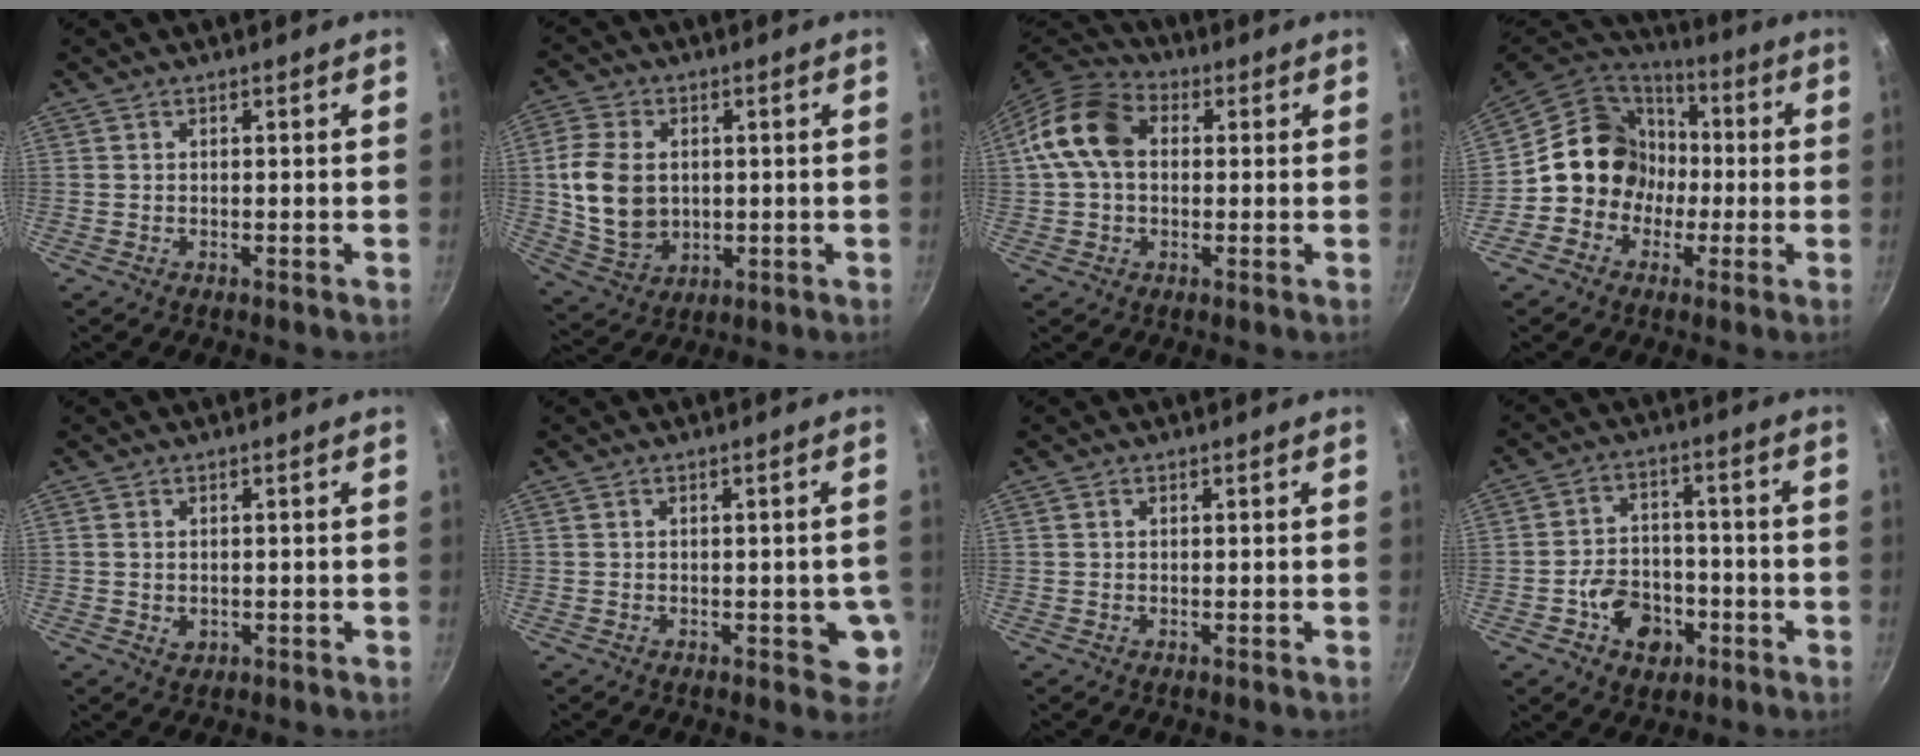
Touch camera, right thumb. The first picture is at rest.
{"total": 12.3, "force": [0.9, 9.1, 8.2], "torque": [-0.142, -0.008, 0.026]}
{"total": 11.9, "force": [1.5, 8.5, 8.2], "torque": [-0.133, 0.025, 0.008]}
{"total": 14.9, "force": [-1.4, 13.5, 6.1], "torque": [-0.054, 0.047, -0.035]}
{"total": 2.1, "force": [0.2, 1.7, 1.2], "torque": [-0.018, -0.001, 0.004]}
{"total": 4.6, "force": [-0.2, 2.5, 3.8], "torque": [-0.024, -0.001, -0.001]}
{"total": 0.7, "force": [0.3, 0.5, 0.3], "torque": [-0.005, 0.002, 0.005]}
{"total": 10.1, "force": [-4.0, 7.6, 5.4], "torque": [-0.057, 0.033, -0.064]}